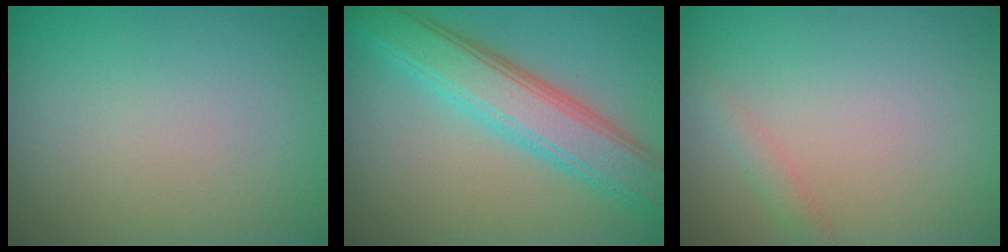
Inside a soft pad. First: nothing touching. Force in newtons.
{"total": 6.3, "press": 6.3, "slide": 0.4}
{"total": 0.9, "press": 0.9, "slide": 0.0}